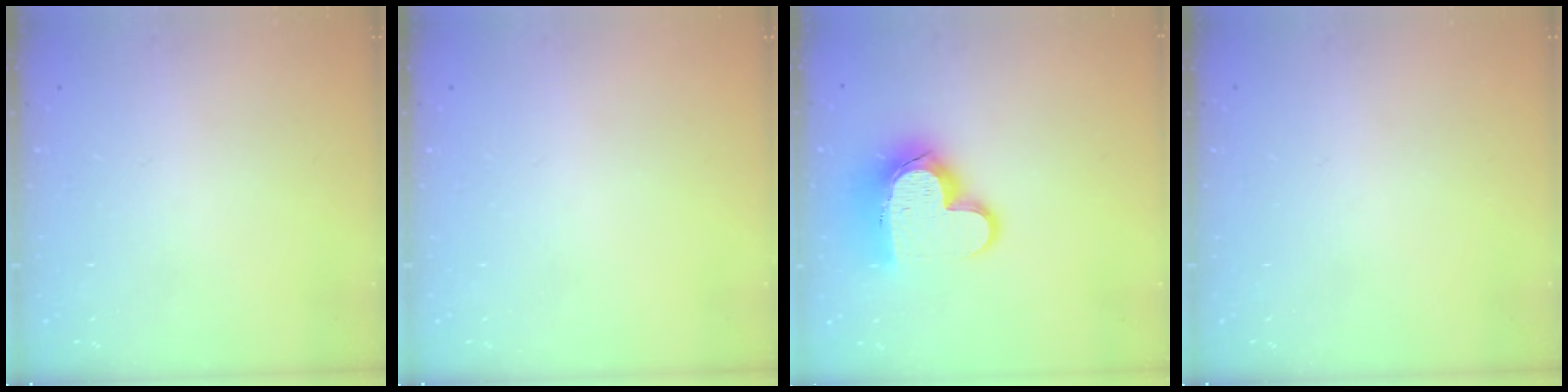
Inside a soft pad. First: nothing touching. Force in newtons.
{"total": 0.0}
{"total": 15.5, "press": 15.5, "slide": 1.3}
{"total": 0.0}